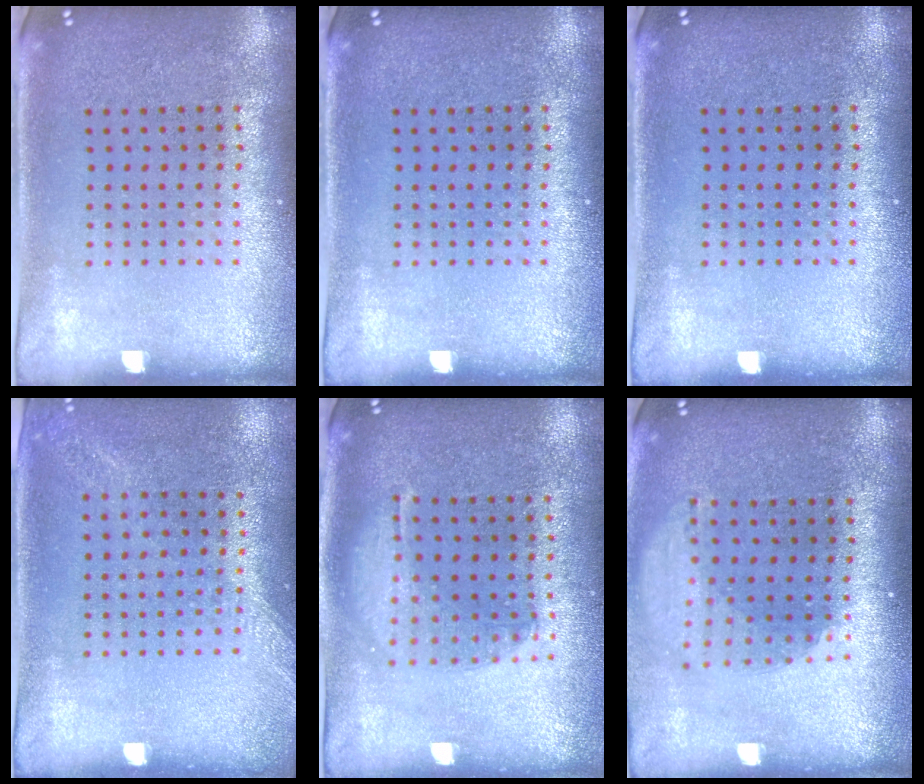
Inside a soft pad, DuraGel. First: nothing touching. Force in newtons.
{"total": 0.0}
{"total": 0.0}
{"total": 1.2, "press": 1.2, "slide": 0.4}
{"total": 1.4, "press": 1.3, "slide": 0.4}
{"total": 1.8, "press": 1.4, "slide": 1.2}